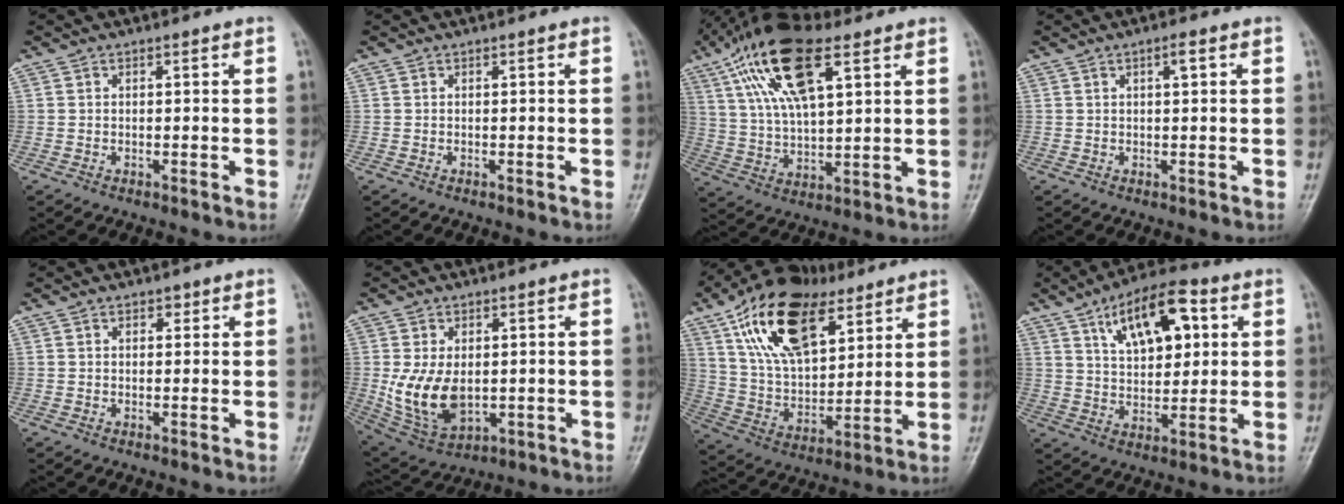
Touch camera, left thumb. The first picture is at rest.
{"total": 0.0}
{"total": 17.9, "force": [8.7, 7.1, 14.0], "torque": [-0.253, -0.009, 0.159]}
{"total": 1.9, "force": [0.7, 0.5, 1.6], "torque": [-0.025, 0.001, 0.010]}
{"total": 1.7, "force": [0.9, 1.2, 0.8], "torque": [0.000, -0.002, 0.010]}
{"total": 11.3, "force": [-0.2, 7.2, 8.7], "torque": [-0.158, -0.011, 0.018]}
{"total": 22.0, "force": [11.3, 11.7, 14.8], "torque": [-0.237, -0.028, 0.204]}
{"total": 14.7, "force": [5.8, 7.2, 11.4], "torque": [-0.152, -0.008, 0.096]}